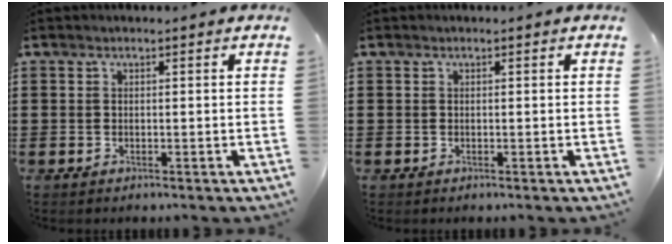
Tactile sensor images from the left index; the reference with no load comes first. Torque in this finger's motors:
{"motor_torque": [0.00, 0.00, 0.00, -0.01]}